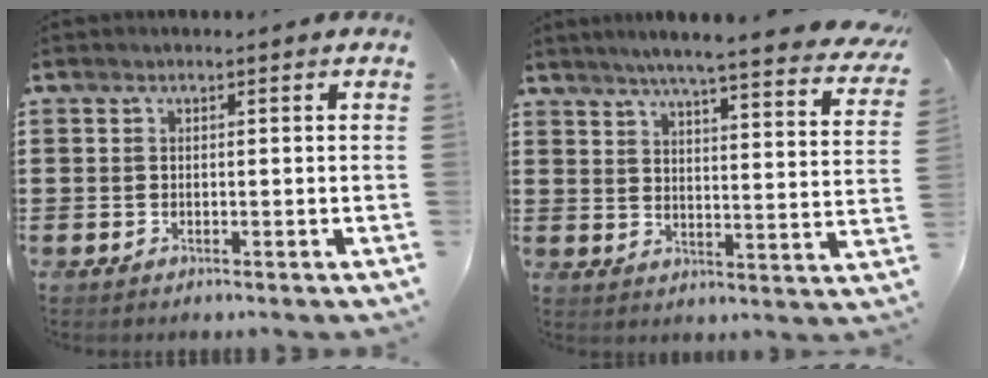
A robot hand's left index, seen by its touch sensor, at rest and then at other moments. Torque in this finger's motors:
{"motor_torque": [1.18, -0.96, 0.58, 0.21]}